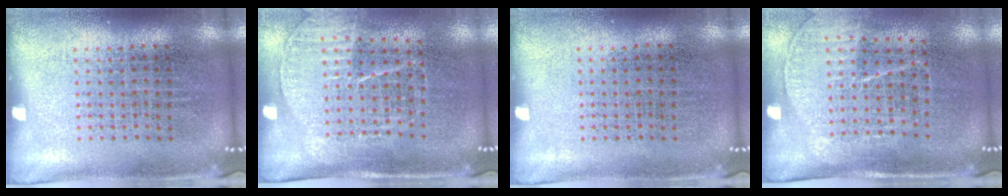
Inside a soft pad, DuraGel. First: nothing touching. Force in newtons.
{"total": 1.6, "press": 1.4, "slide": 0.8}
{"total": 0.0}
{"total": 1.5, "press": 1.3, "slide": 0.8}